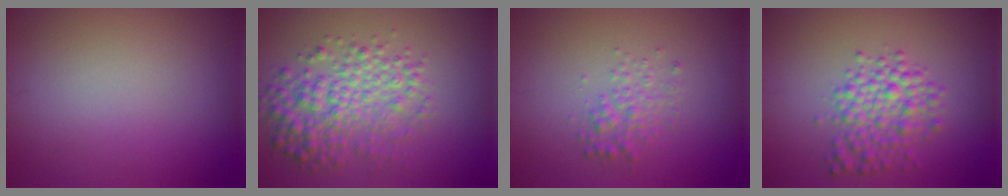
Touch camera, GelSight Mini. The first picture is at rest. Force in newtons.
{"total": 5.5, "press": 5.5, "slide": 0.1}
{"total": 2.1, "press": 2.1, "slide": 0.0}
{"total": 4.5, "press": 4.5, "slide": 0.1}